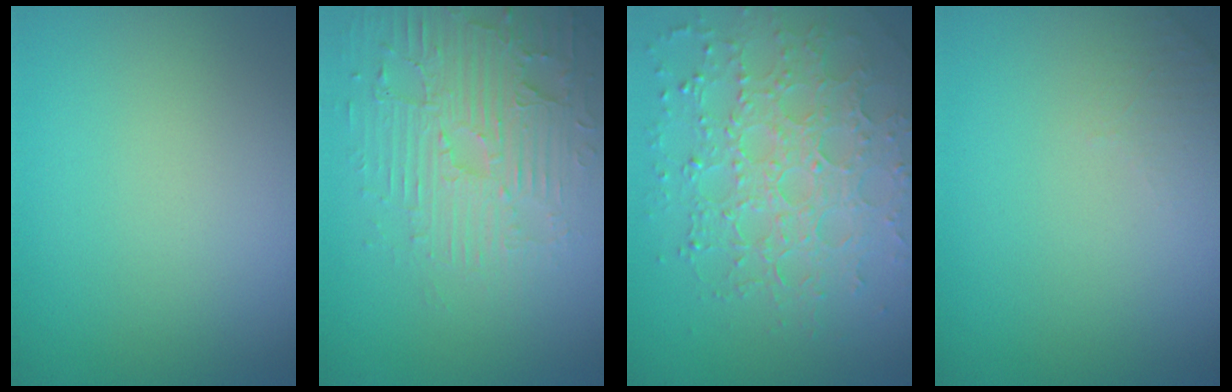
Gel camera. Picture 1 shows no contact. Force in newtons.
{"total": 4.6, "press": 4.2, "slide": 1.9}
{"total": 7.7, "press": 5.4, "slide": 5.4}
{"total": 1.3, "press": 1.2, "slide": 0.3}